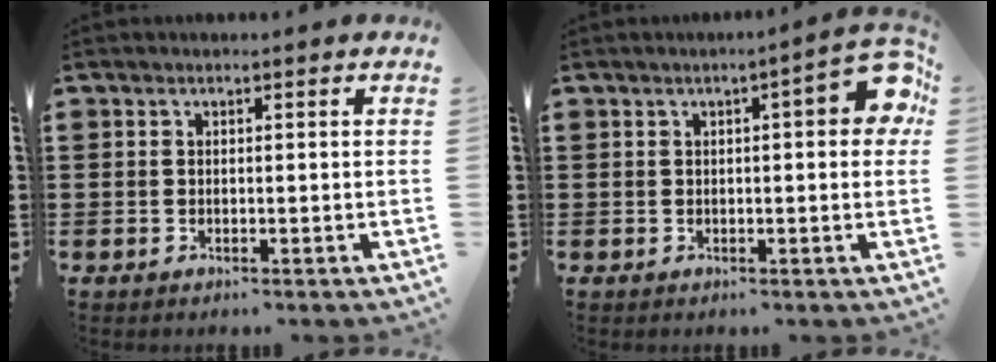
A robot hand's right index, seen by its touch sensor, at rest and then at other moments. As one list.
[{"total": 6.0, "force": [1.1, 1.0, 5.9], "torque": [-0.076, -0.007, 0.012]}]